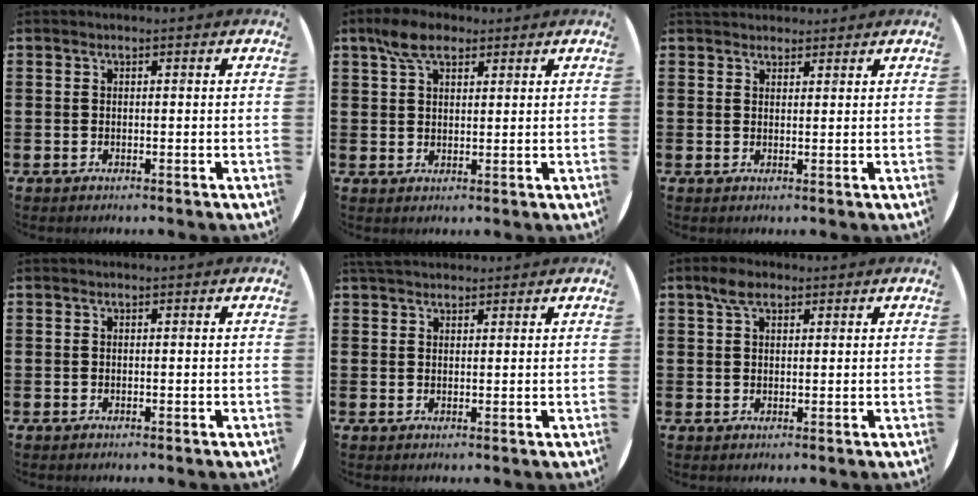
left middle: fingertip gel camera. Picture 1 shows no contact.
{"total": 5.3, "force": [3.8, 2.6, 2.8], "torque": [-0.055, 0.005, 0.069]}
{"total": 1.9, "force": [1.8, 0.6, 0.0], "torque": [0.006, 0.000, 0.033]}
{"total": 0.0}
{"total": 2.3, "force": [2.1, 0.7, 0.6], "torque": [-0.016, 0.003, 0.041]}
{"total": 3.3, "force": [2.3, 1.6, 1.8], "torque": [-0.032, 0.005, 0.039]}